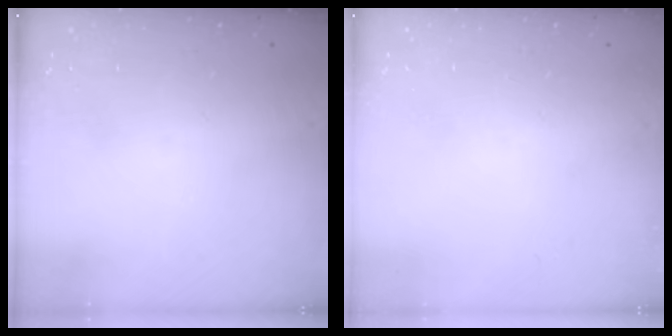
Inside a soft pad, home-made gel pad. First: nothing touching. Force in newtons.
{"total": 0.0}